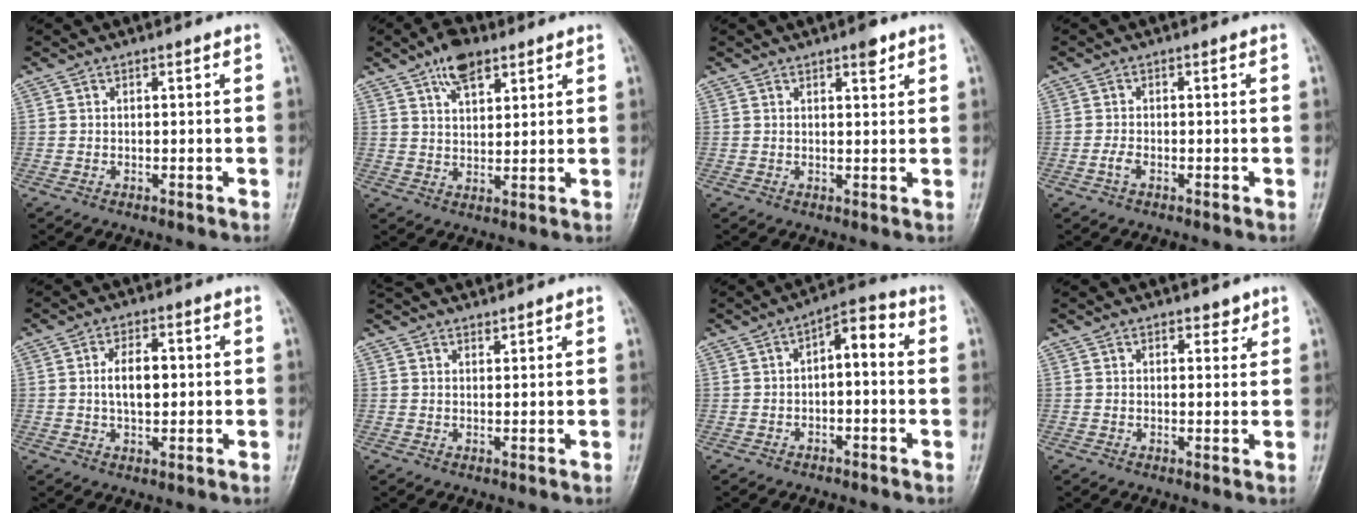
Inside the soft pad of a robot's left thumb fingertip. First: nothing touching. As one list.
[{"total": 7.3, "force": [4.5, 3.7, 4.5], "torque": [-0.055, -0.017, 0.073]}, {"total": 2.5, "force": [1.7, 0.9, 1.7], "torque": [-0.016, -0.009, 0.022]}, {"total": 1.6, "force": [-0.9, 0.8, 1.1], "torque": [-0.028, 0.003, -0.021]}, {"total": 5.7, "force": [0.5, 3.2, 4.7], "torque": [-0.075, 0.004, 0.006]}, {"total": 5.5, "force": [5.0, 1.4, 1.8], "torque": [-0.004, 0.009, 0.083]}, {"total": 6.0, "force": [0.4, 2.9, 5.2], "torque": [-0.062, 0.030, -0.008]}, {"total": 2.3, "force": [1.8, 1.3, 0.7], "torque": [0.010, -0.010, 0.020]}]